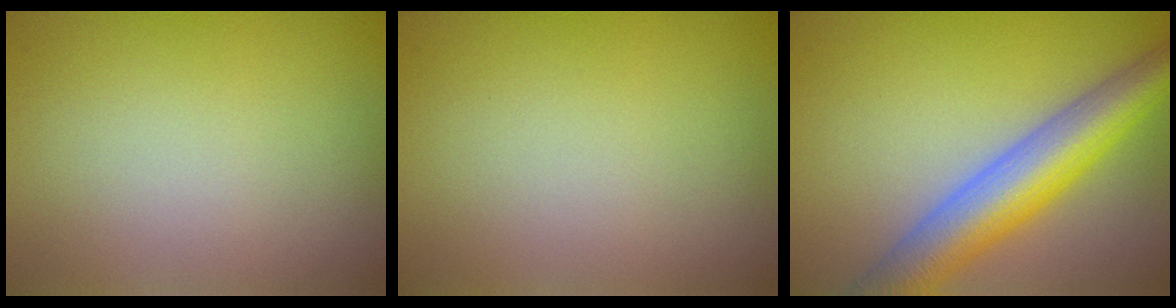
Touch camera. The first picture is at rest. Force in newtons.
{"total": 0.0}
{"total": 8.0, "press": 8.0, "slide": 0.3}